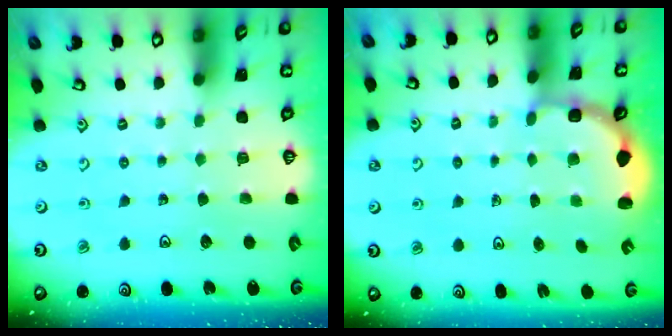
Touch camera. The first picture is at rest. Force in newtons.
{"total": 2.9, "press": 2.4, "slide": 1.8}